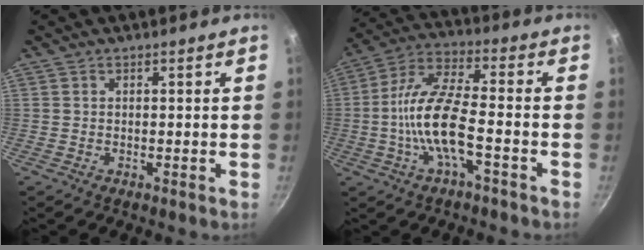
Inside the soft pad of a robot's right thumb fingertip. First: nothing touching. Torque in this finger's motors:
{"motor_torque": [2.51, 2.49, 1.54, -0.28, 0.46]}